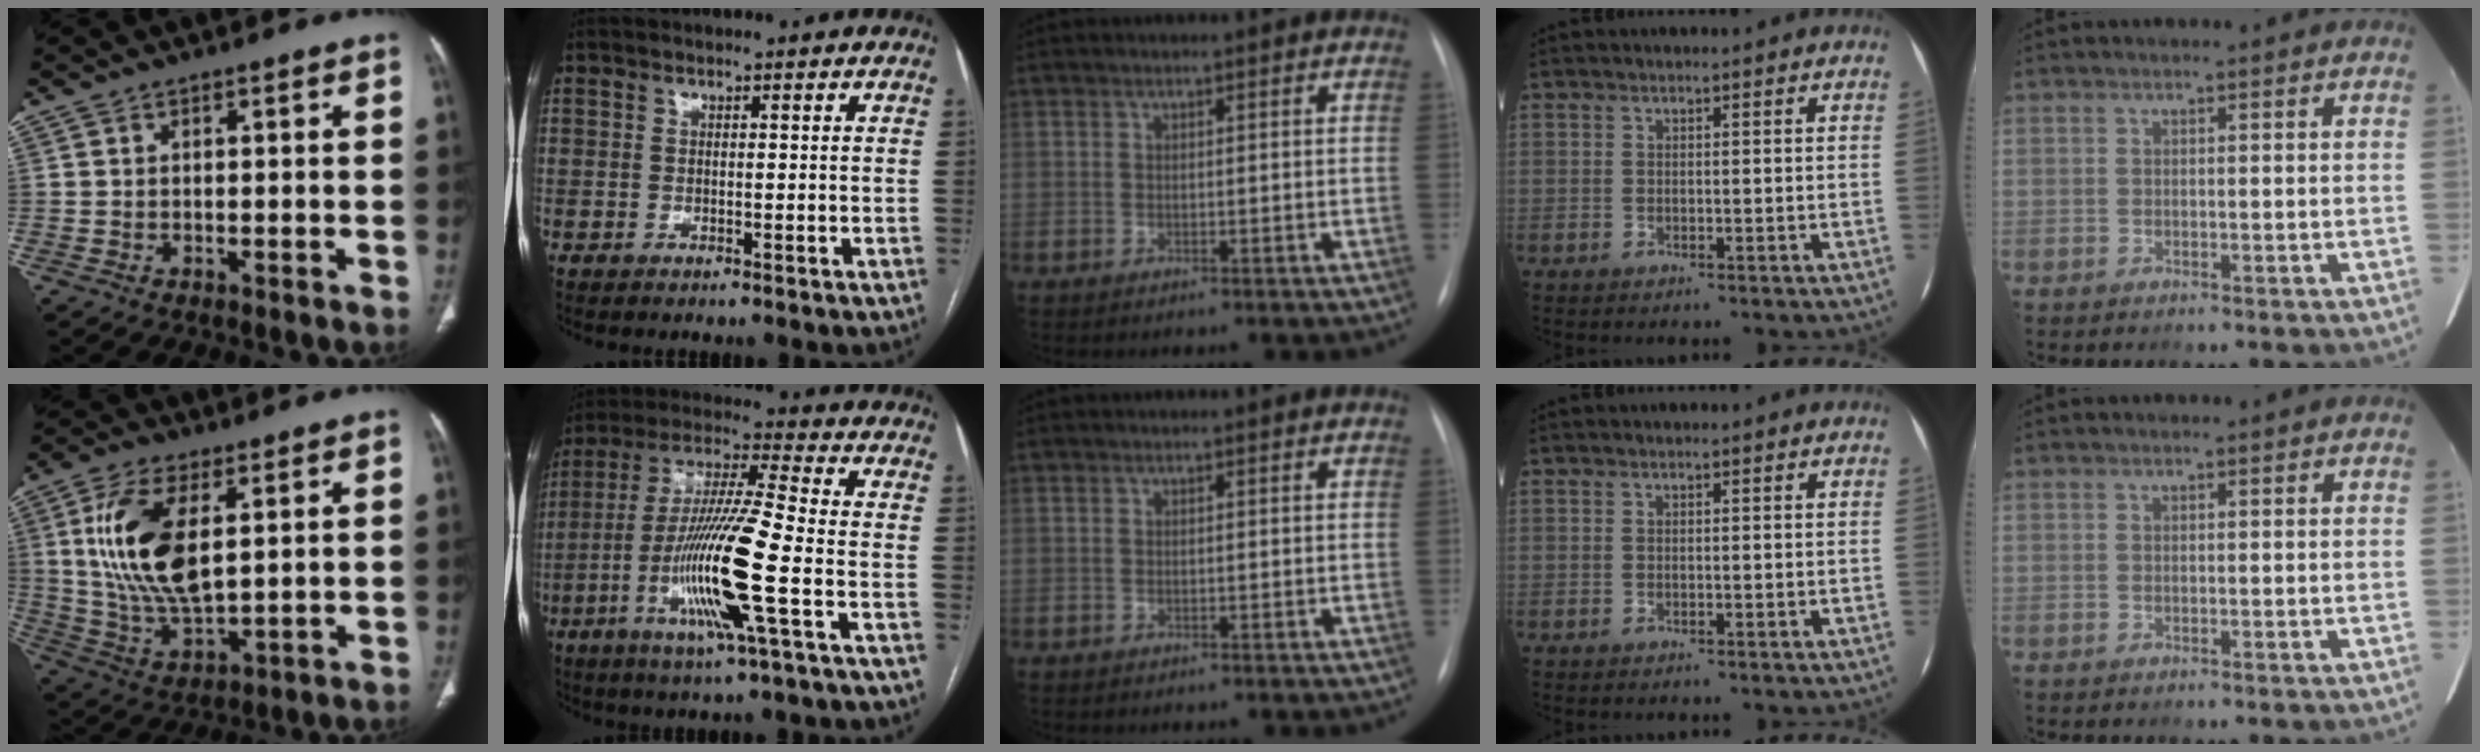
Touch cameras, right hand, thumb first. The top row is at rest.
{"thumb": {"total": 16.3, "force": [3.9, 7.8, 13.8], "torque": [-0.271, -0.019, 0.084]}, "index": {"total": 15.2, "force": [-4.6, -0.7, 14.5], "torque": [-0.296, -0.014, -0.092]}}